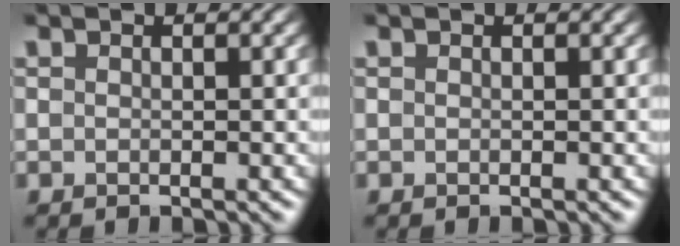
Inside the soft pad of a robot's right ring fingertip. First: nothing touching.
{"total": 0.0}